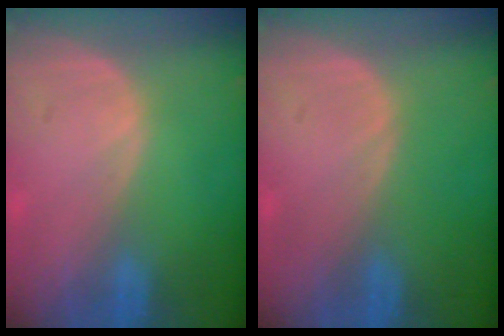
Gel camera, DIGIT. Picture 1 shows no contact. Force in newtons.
{"total": 0.0}